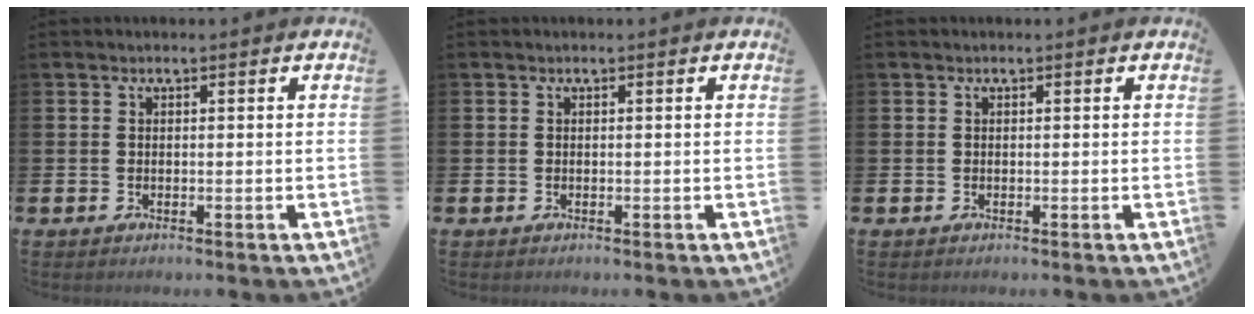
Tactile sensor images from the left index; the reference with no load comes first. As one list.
[{"total": 0.0}, {"total": 0.0}]